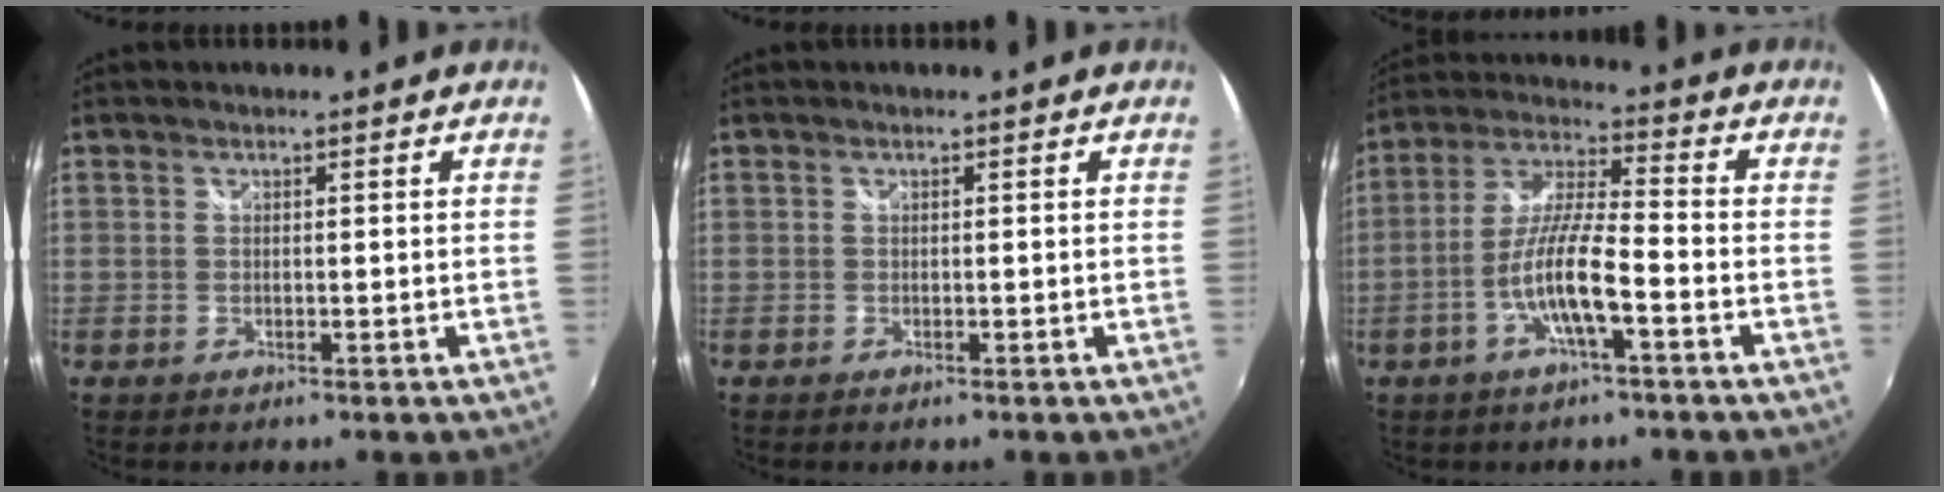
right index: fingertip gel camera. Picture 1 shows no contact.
{"total": 0.0}
{"total": 10.1, "force": [-4.1, 1.1, 9.1], "torque": [-0.191, 0.004, -0.079]}